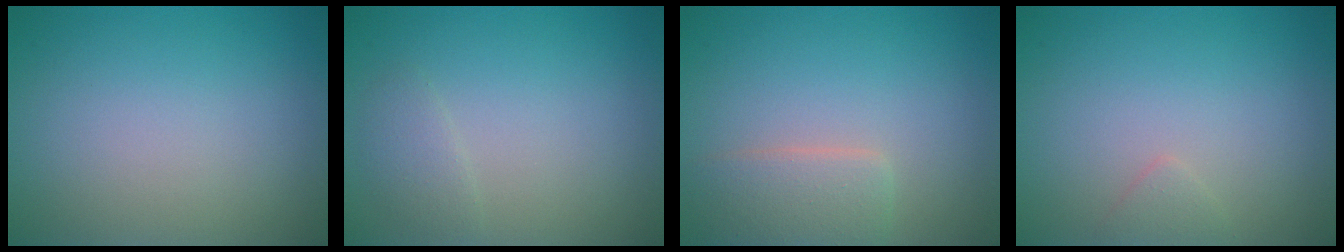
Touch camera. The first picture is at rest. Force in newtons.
{"total": 1.3, "press": 1.3, "slide": 0.1}
{"total": 2.8, "press": 2.8, "slide": 0.2}
{"total": 0.8, "press": 0.8, "slide": 0.0}